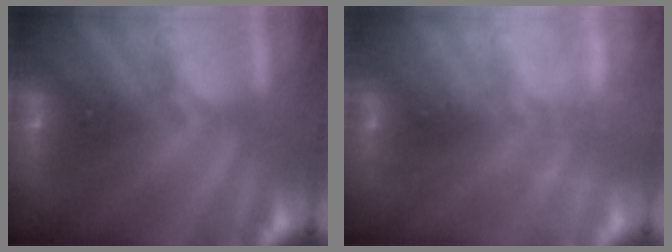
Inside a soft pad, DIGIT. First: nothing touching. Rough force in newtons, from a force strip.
{"total": 2.0}